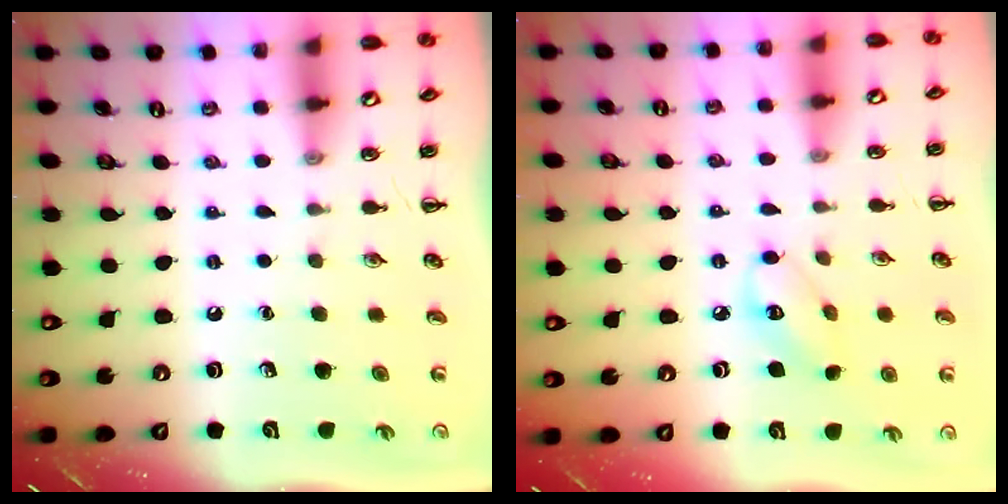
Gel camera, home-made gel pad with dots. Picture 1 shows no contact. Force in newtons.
{"total": 5.1, "press": 5.1, "slide": 0.6}